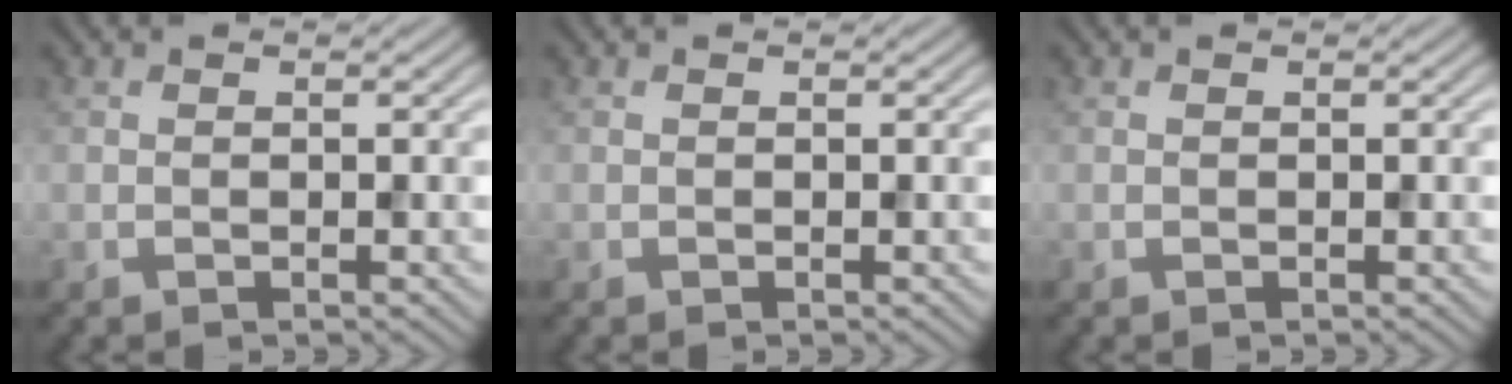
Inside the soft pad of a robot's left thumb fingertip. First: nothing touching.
{"total": 0.0}
{"total": 0.0}